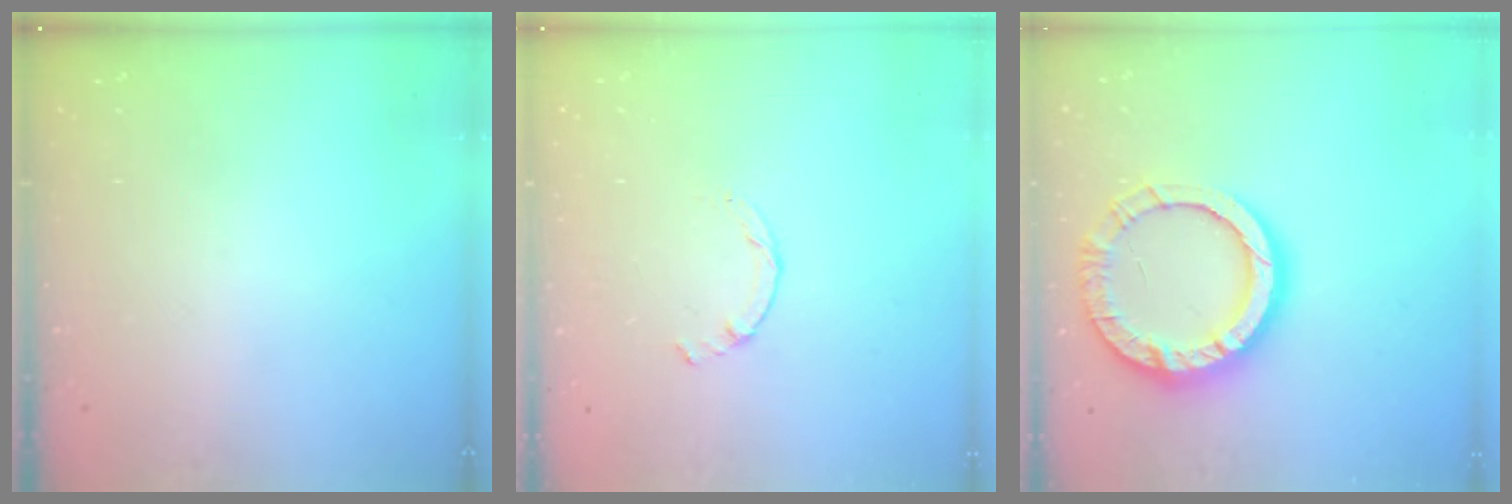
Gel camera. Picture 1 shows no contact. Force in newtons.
{"total": 0.0}
{"total": 17.0, "press": 17.0, "slide": 1.3}